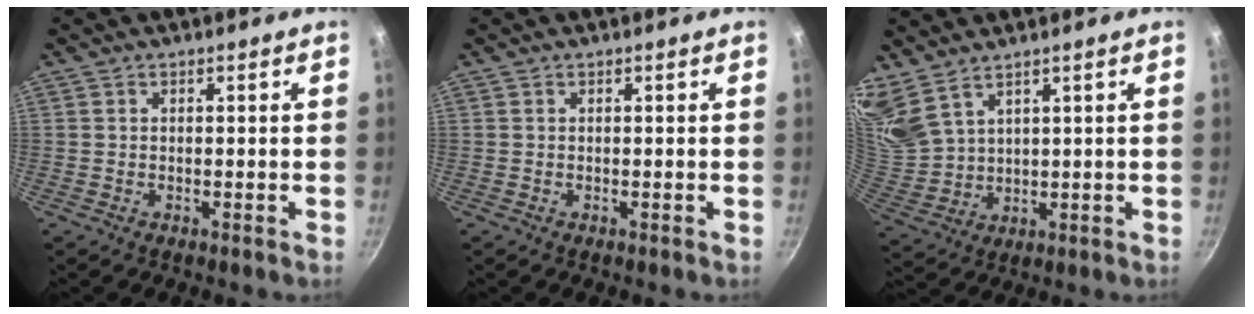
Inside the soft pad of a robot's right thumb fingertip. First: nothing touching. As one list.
[{"total": 0.0}, {"total": 9.8, "force": [7.6, 4.3, 4.5], "torque": [-0.090, -0.039, 0.173]}]